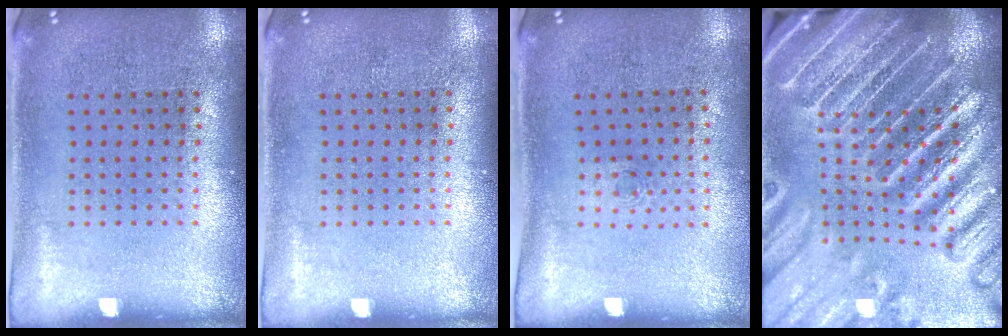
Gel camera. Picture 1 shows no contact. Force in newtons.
{"total": 0.0}
{"total": 0.5, "press": 0.3, "slide": 0.4}
{"total": 5.6, "press": 4.8, "slide": 2.8}